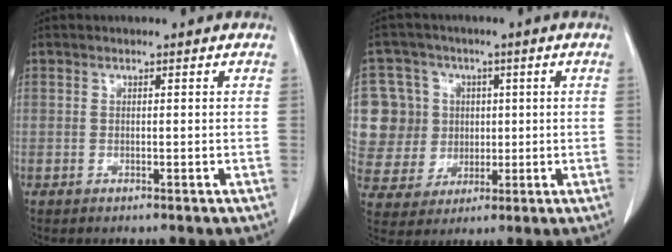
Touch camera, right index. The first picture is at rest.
{"total": 11.7, "force": [2.3, 11.2, 2.6], "torque": [-0.078, 0.039, 0.059]}